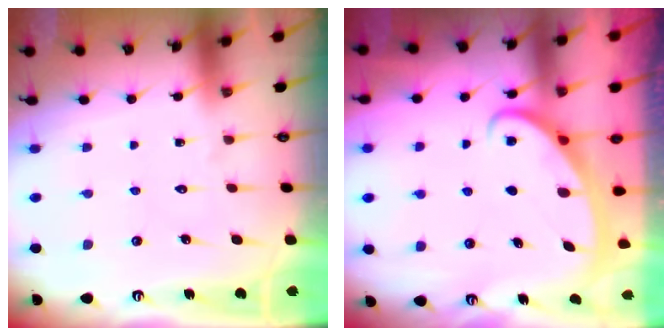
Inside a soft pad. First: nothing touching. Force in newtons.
{"total": 2.7, "press": 2.7, "slide": 0.4}